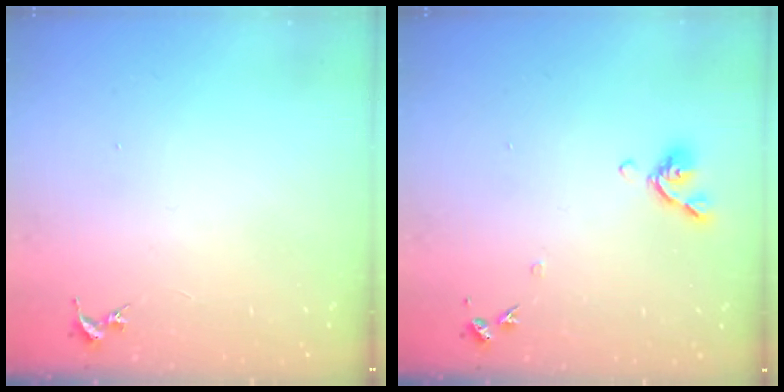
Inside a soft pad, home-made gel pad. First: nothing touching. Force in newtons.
{"total": 7.9, "press": 7.8, "slide": 1.5}